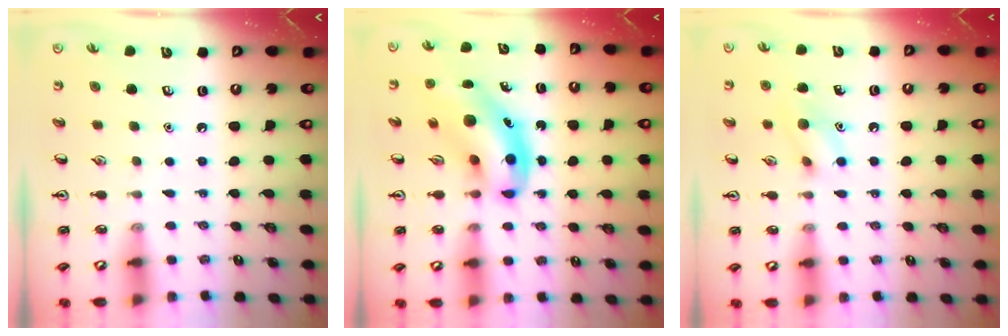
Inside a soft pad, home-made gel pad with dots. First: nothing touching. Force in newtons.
{"total": 9.5, "press": 9.2, "slide": 2.4}
{"total": 8.5, "press": 8.4, "slide": 1.1}